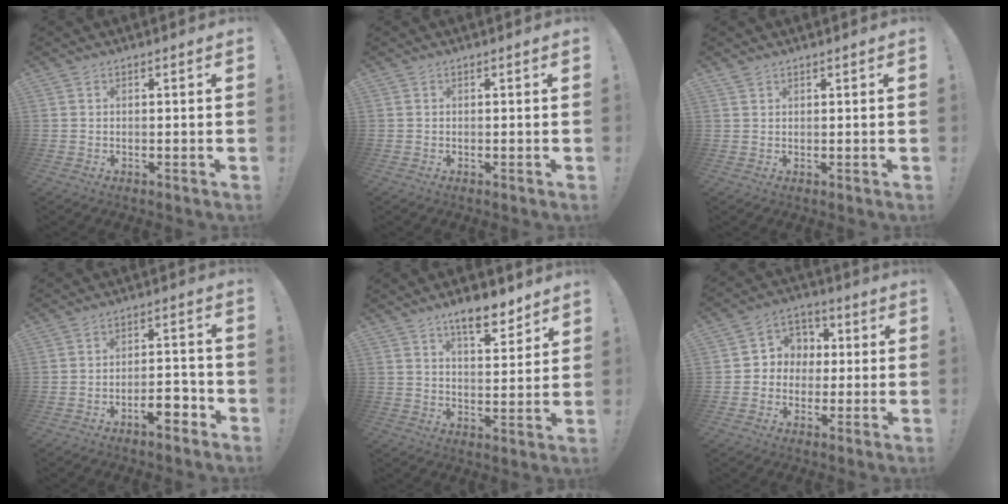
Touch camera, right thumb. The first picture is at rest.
{"total": 0.0}
{"total": 1.1, "force": [1.0, 0.5, 0.3], "torque": [-0.006, -0.003, 0.018]}
{"total": 7.2, "force": [-4.7, 2.5, 4.8], "torque": [-0.060, 0.026, -0.082]}
{"total": 9.5, "force": [7.3, 3.0, 5.3], "torque": [-0.063, -0.044, 0.125]}
{"total": 7.7, "force": [-0.8, 7.5, 1.6], "torque": [-0.018, 0.010, -0.007]}